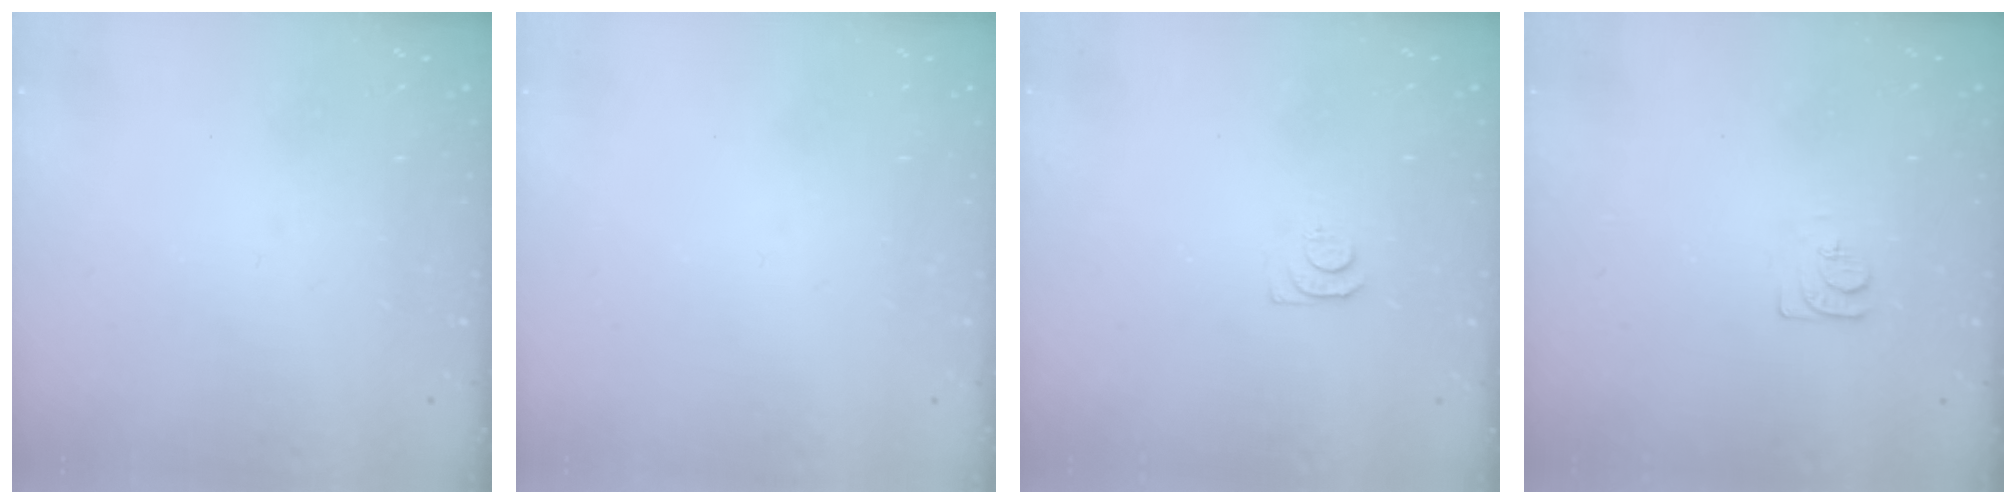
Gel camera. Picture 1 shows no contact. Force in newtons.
{"total": 1.7, "press": 1.6, "slide": 0.1}
{"total": 4.4, "press": 4.4, "slide": 0.6}
{"total": 6.7, "press": 6.7, "slide": 0.6}